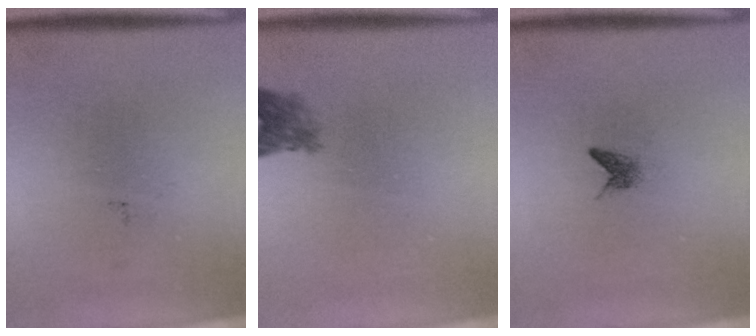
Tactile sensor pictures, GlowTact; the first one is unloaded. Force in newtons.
{"total": 2.4}
{"total": 1.0}